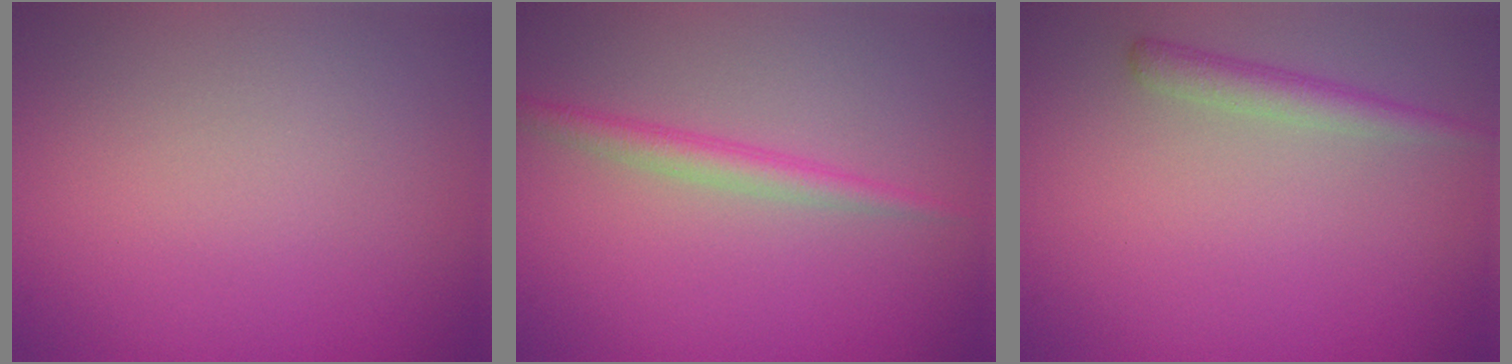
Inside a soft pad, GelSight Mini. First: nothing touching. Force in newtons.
{"total": 2.0, "press": 2.0, "slide": 0.1}
{"total": 1.9, "press": 1.9, "slide": 0.1}